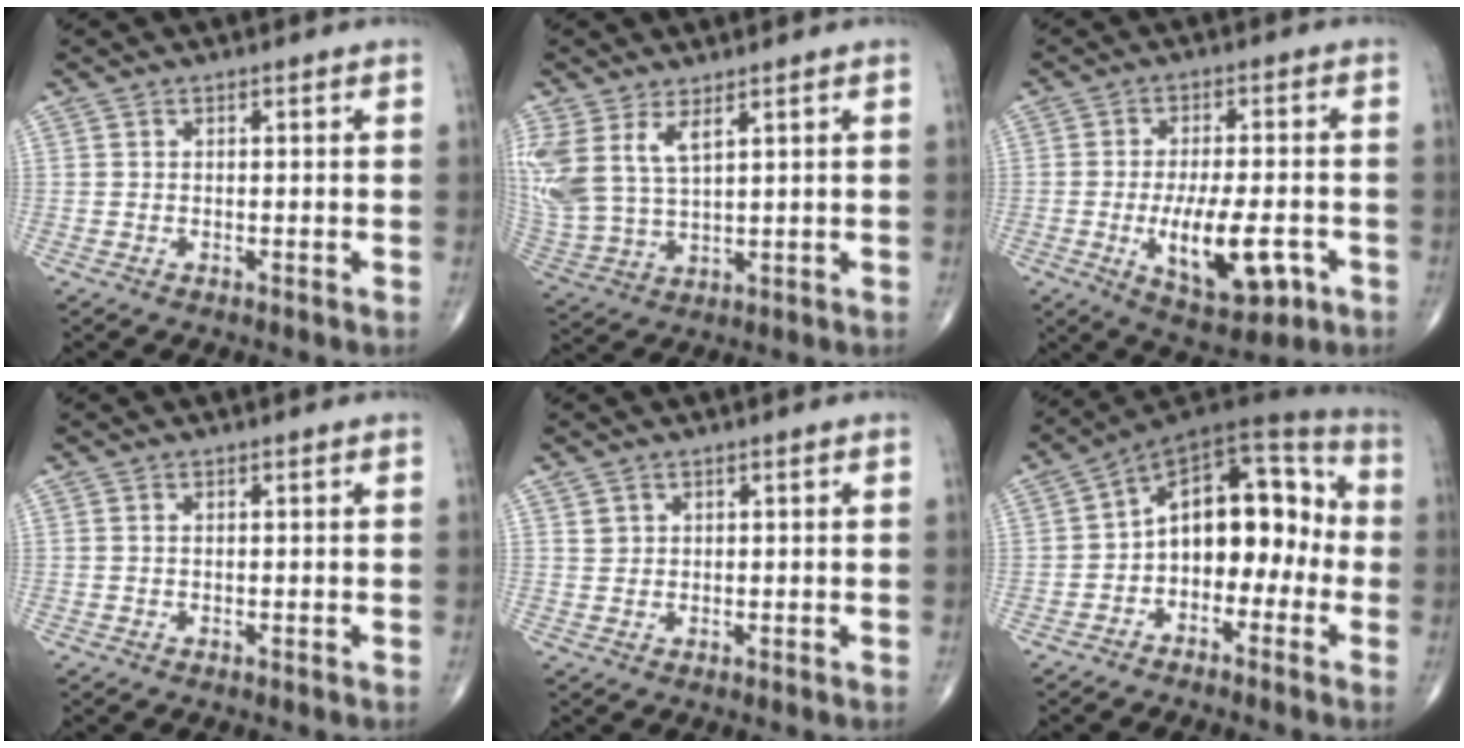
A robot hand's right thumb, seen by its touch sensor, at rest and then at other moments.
{"total": 11.8, "force": [5.4, 5.7, 8.8], "torque": [-0.210, -0.019, 0.122]}
{"total": 13.1, "force": [-3.9, 5.4, 11.3], "torque": [-0.168, 0.007, -0.049]}
{"total": 0.0}
{"total": 1.4, "force": [0.8, 1.1, 0.3], "torque": [0.008, -0.004, 0.012]}
{"total": 14.8, "force": [-2.0, 9.4, 11.2], "torque": [-0.119, 0.056, -0.045]}